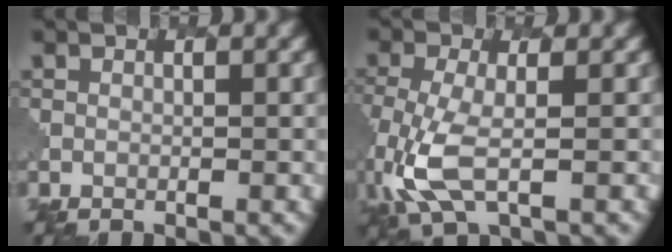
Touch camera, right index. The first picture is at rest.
{"total": 5.0, "force": [-1.6, 2.1, 4.2], "torque": [-0.116, -0.016, -0.039]}